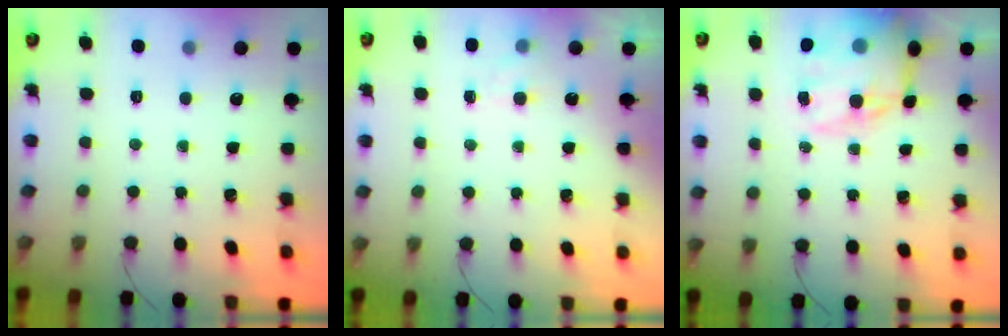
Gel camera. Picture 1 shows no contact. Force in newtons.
{"total": 5.6, "press": 5.4, "slide": 1.4}
{"total": 18.3, "press": 17.8, "slide": 4.2}